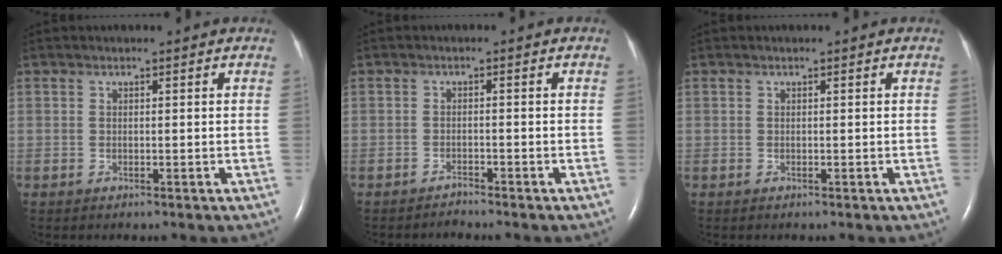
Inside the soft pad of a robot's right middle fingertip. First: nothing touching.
{"total": 1.2, "force": [-1.2, -0.2, -0.1], "torque": [0.001, -0.006, -0.018]}
{"total": 0.0}